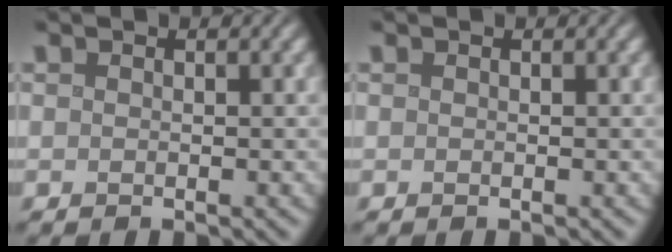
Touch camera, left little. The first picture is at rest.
{"total": 0.0}